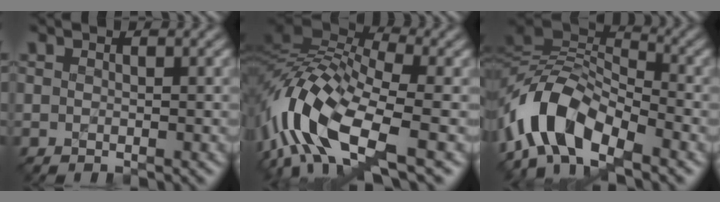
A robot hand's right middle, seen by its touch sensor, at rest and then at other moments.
{"total": 14.0, "force": [-4.4, 5.9, 12.0], "torque": [-0.258, 0.008, -0.086]}
{"total": 9.2, "force": [-5.1, 4.5, 6.2], "torque": [-0.111, 0.015, -0.106]}